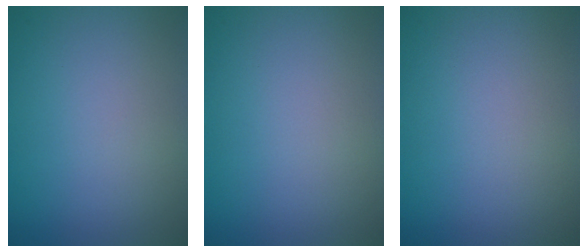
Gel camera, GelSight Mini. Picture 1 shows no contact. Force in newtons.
{"total": 0.0}
{"total": 0.0}